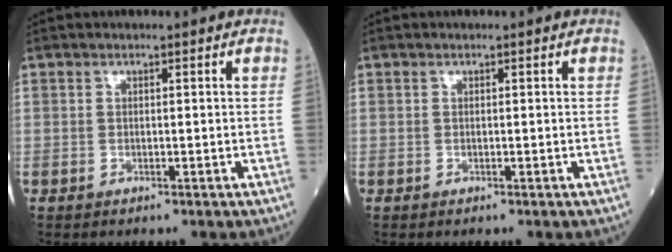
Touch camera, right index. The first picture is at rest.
{"total": 0.0}